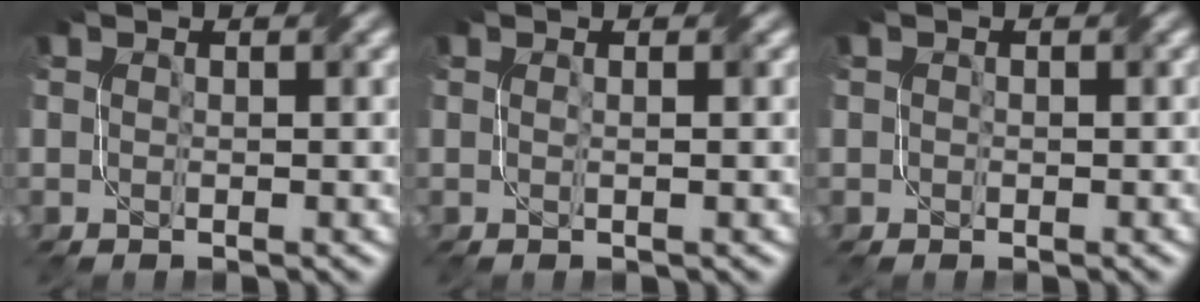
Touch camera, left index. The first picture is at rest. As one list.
[{"total": 0.8, "force": [0.1, 0.0, 0.8], "torque": [-0.012, 0.002, -0.005]}, {"total": 0.6, "force": [0.3, 0.5, 0.1], "torque": [-0.001, -0.002, -0.003]}]